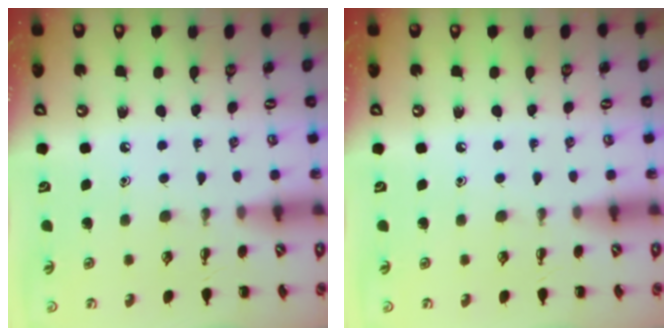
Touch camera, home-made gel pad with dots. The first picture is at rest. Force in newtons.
{"total": 0.0}